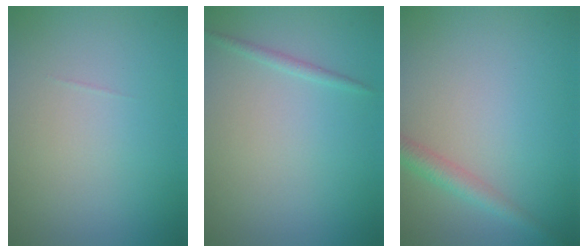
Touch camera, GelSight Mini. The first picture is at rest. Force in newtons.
{"total": 0.8, "press": 0.8, "slide": 0.1}
{"total": 2.1, "press": 2.1, "slide": 0.1}